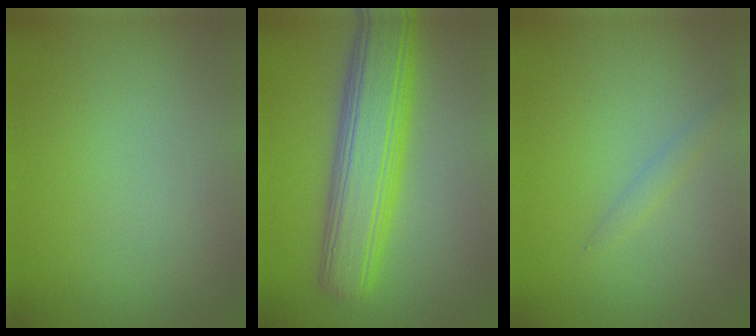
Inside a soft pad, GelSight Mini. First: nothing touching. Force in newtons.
{"total": 8.0, "press": 8.0, "slide": 0.4}
{"total": 1.0, "press": 0.9, "slide": 0.1}